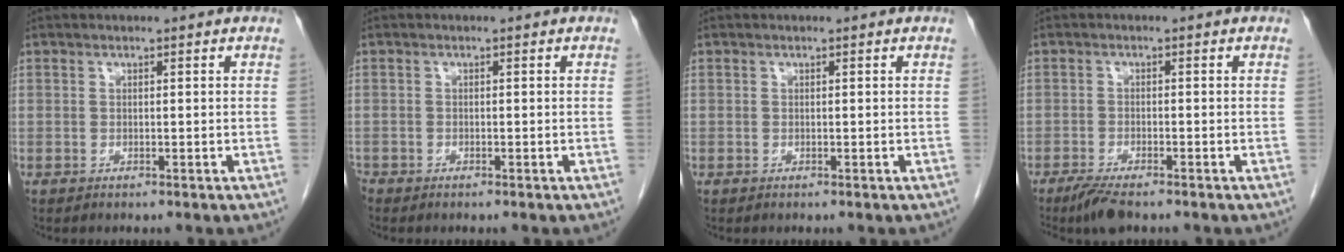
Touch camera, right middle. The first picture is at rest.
{"total": 0.9, "force": [-0.8, 0.3, 0.2], "torque": [-0.004, -0.001, -0.014]}
{"total": 0.0}
{"total": 4.5, "force": [-3.5, 0.8, 2.8], "torque": [-0.054, -0.010, -0.060]}